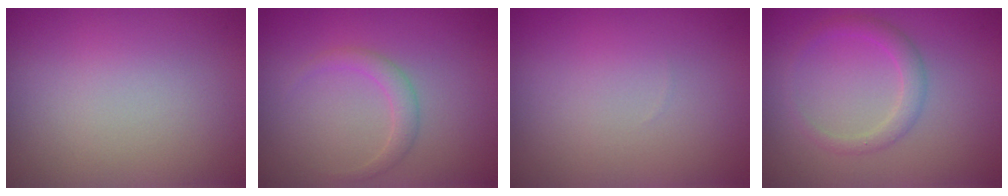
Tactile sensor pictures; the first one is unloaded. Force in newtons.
{"total": 1.5, "press": 1.5, "slide": 0.0}
{"total": 0.0}
{"total": 1.9, "press": 1.9, "slide": 0.2}